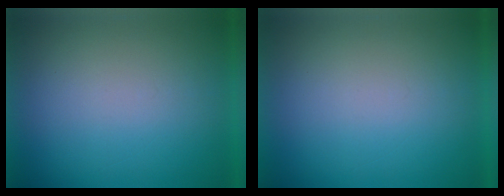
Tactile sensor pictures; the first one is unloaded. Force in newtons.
{"total": 0.0}